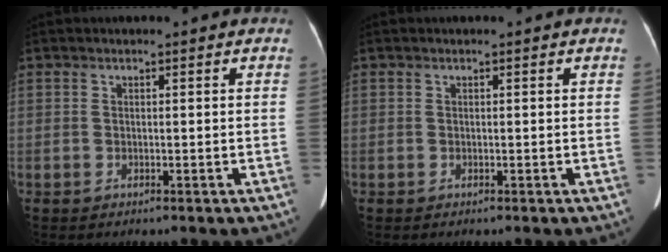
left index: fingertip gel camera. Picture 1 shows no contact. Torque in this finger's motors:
{"motor_torque": [0.11, 0.12, 0.01, 0.01]}